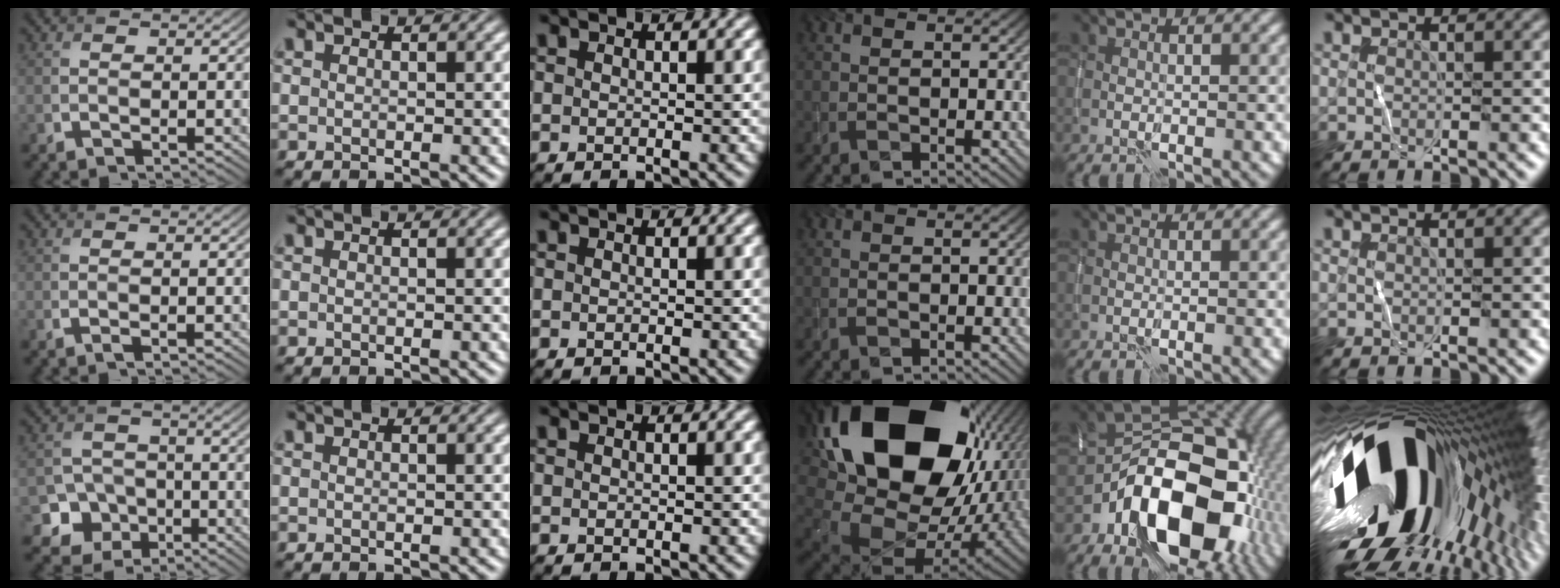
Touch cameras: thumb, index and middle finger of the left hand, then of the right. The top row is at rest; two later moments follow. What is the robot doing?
{"motion": "wipe", "object": "whiteboard"}